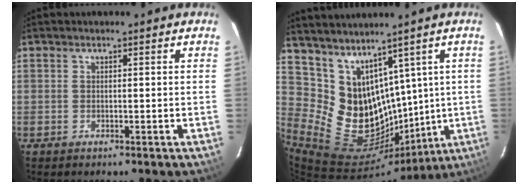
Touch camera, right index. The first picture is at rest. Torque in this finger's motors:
{"motor_torque": [0.60, 0.14, 0.82, 0.17]}